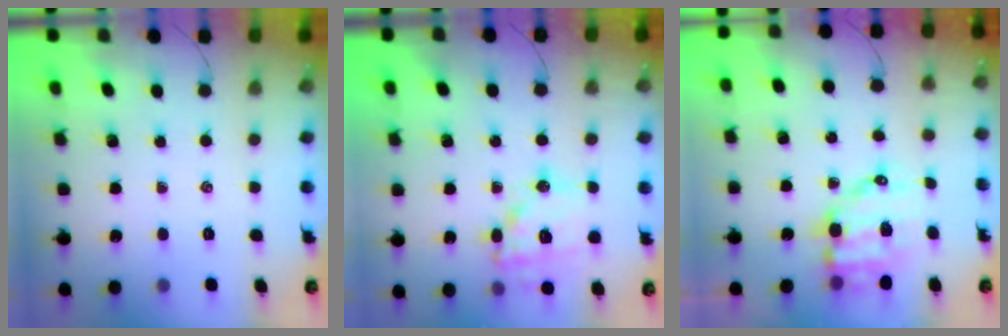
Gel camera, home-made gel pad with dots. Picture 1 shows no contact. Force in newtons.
{"total": 15.3, "press": 15.1, "slide": 2.4}
{"total": 11.8, "press": 11.6, "slide": 2.2}